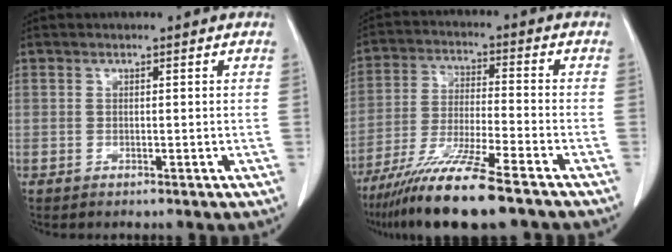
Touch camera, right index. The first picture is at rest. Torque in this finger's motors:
{"motor_torque": [1.22, -0.92, 0.82, 0.21]}